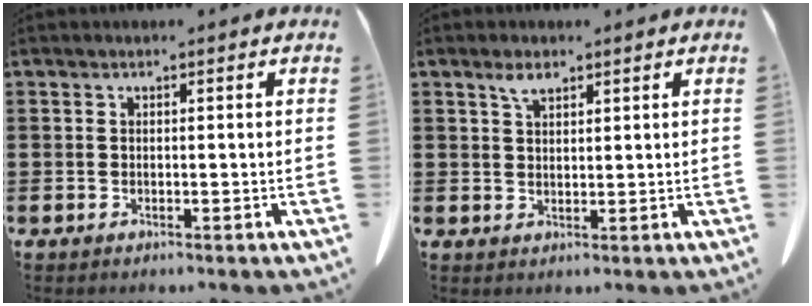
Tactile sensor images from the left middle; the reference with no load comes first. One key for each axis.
{"total": 2.6, "fx": 1.8, "fy": 1.1, "fz": 1.6, "tx": -0.029, "ty": -0.002, "tz": 0.032}